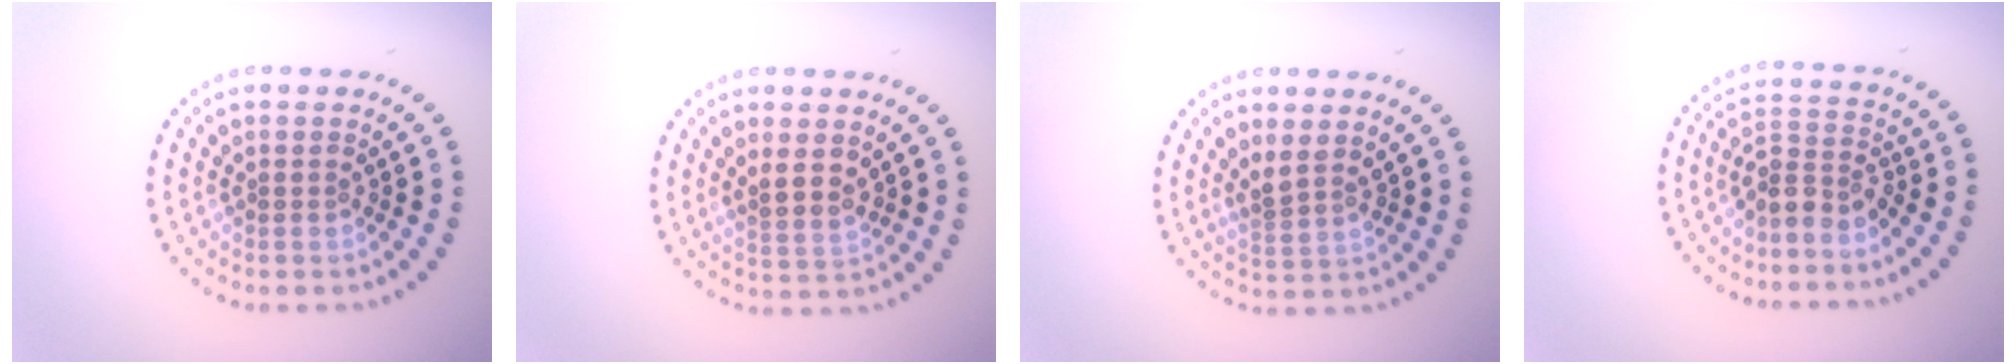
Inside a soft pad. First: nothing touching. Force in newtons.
{"total": 1.7, "press": 1.5, "slide": 0.8}
{"total": 2.0, "press": 1.5, "slide": 1.4}
{"total": 2.7, "press": 2.1, "slide": 1.6}